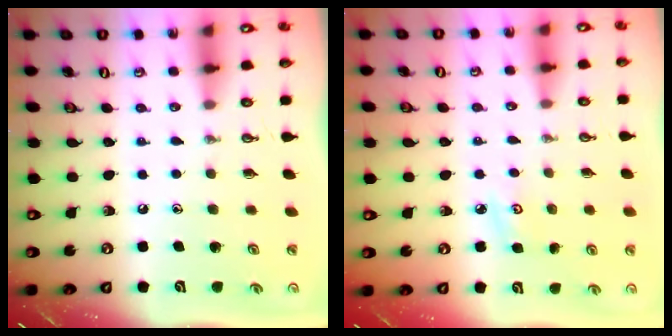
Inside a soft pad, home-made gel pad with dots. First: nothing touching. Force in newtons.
{"total": 3.8, "press": 3.7, "slide": 0.4}